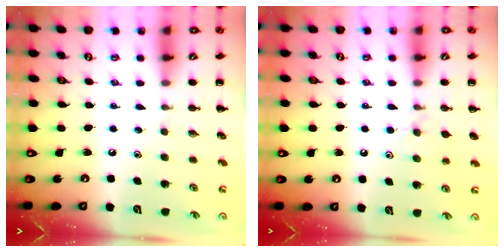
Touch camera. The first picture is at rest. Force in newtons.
{"total": 7.0, "press": 6.8, "slide": 1.8}